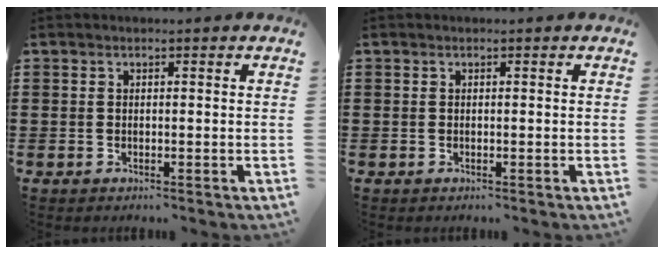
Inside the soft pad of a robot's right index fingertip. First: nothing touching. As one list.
[{"total": 0.0}]